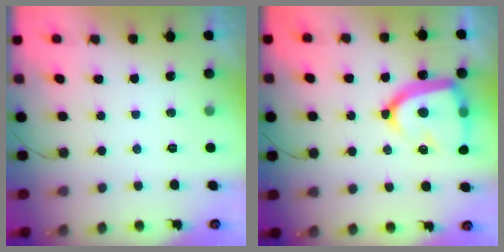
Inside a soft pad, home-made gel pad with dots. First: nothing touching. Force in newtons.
{"total": 19.3, "press": 19.2, "slide": 1.6}